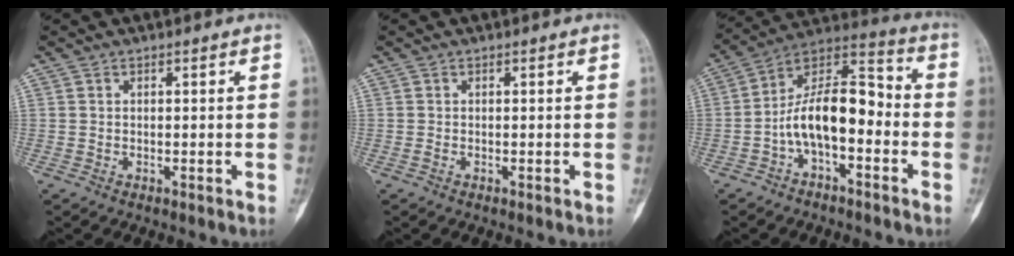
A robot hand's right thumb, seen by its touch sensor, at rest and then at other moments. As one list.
[{"total": 0.0}, {"total": 14.0, "force": [-3.3, 6.9, 11.7], "torque": [-0.187, 0.065, -0.067]}]